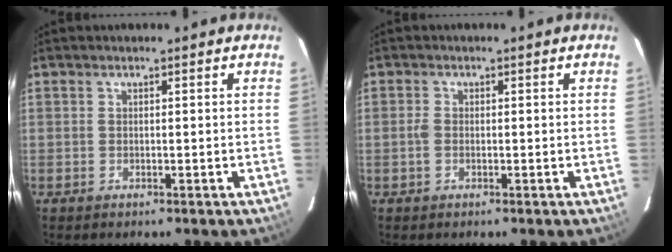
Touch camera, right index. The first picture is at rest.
{"total": 1.4, "force": [-0.4, 0.9, 1.0], "torque": [-0.023, 0.003, -0.009]}